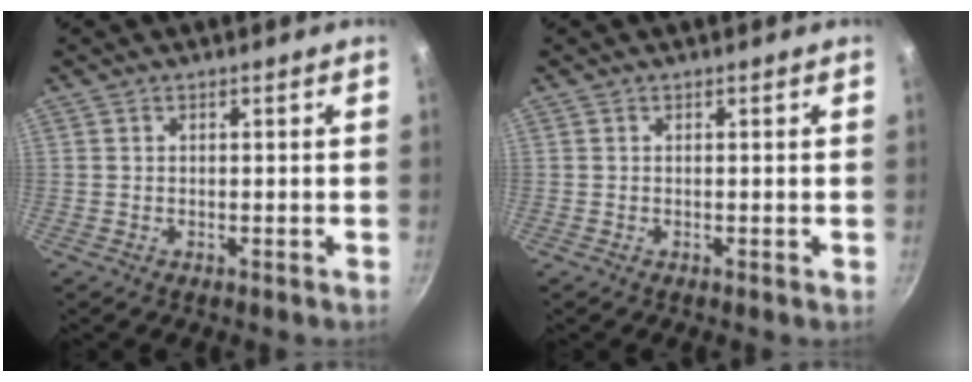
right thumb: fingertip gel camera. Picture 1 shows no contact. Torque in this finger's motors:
{"motor_torque": [-0.01, -0.21, 0.24, 0.08, 0.03]}